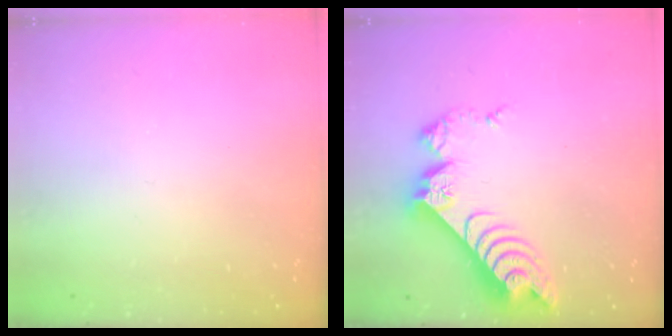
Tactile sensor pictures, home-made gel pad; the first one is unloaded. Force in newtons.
{"total": 11.0, "press": 11.0, "slide": 1.0}